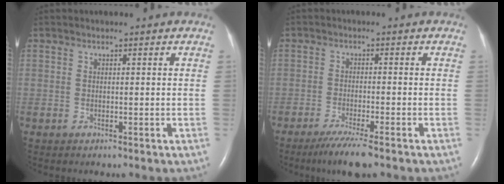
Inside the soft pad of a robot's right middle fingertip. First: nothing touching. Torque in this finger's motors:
{"motor_torque": [0.54, -0.46, 0.16, 0.04]}